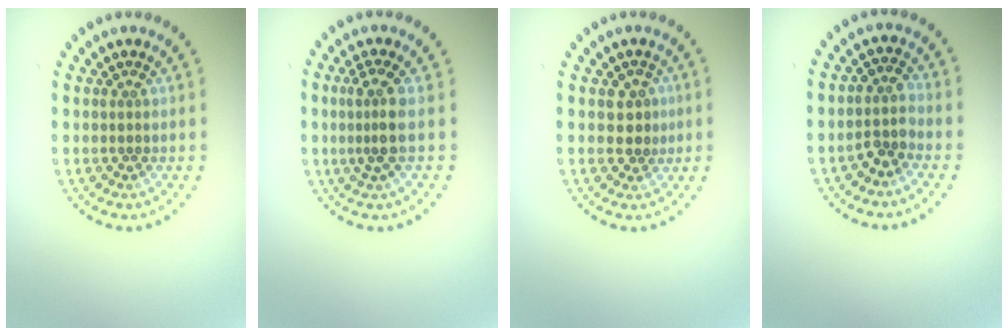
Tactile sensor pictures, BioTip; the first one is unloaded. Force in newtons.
{"total": 2.5, "press": 1.8, "slide": 1.8}
{"total": 2.0, "press": 1.9, "slide": 0.6}
{"total": 2.2, "press": 1.7, "slide": 1.3}